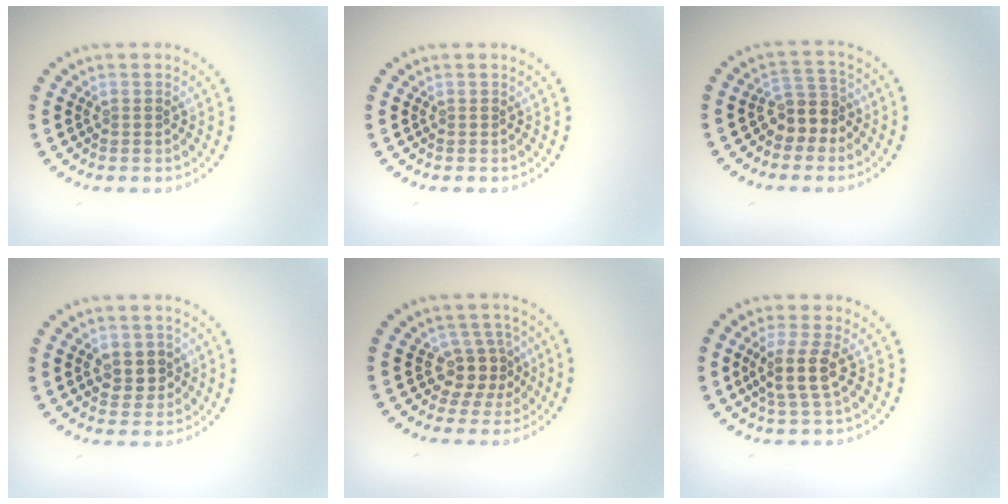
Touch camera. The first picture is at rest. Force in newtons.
{"total": 0.0}
{"total": 2.8, "press": 2.3, "slide": 1.5}
{"total": 2.4, "press": 2.4, "slide": 0.3}
{"total": 2.9, "press": 2.2, "slide": 1.9}
{"total": 2.8, "press": 2.3, "slide": 1.6}